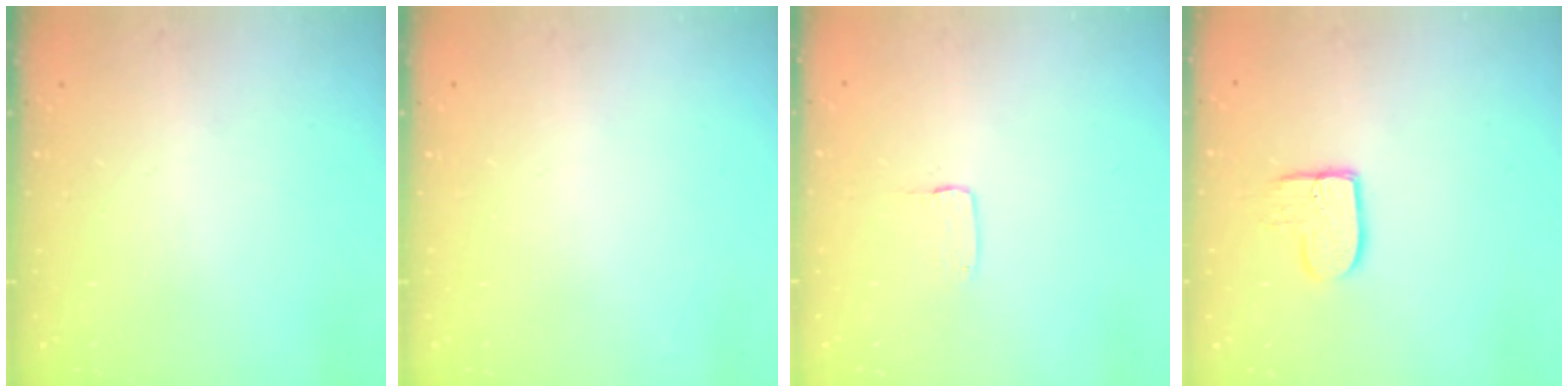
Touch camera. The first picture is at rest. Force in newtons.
{"total": 0.0}
{"total": 2.0, "press": 2.0, "slide": 0.2}
{"total": 8.8, "press": 8.8, "slide": 0.6}